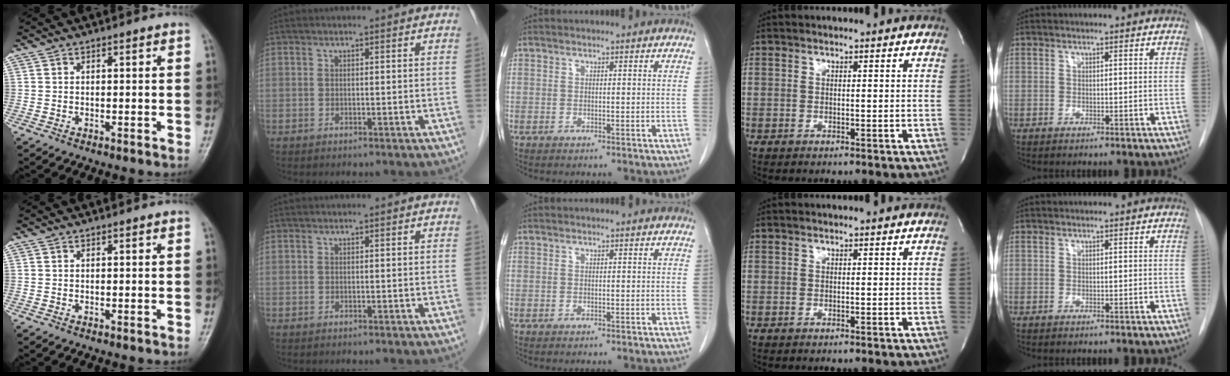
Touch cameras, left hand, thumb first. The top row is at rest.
{}